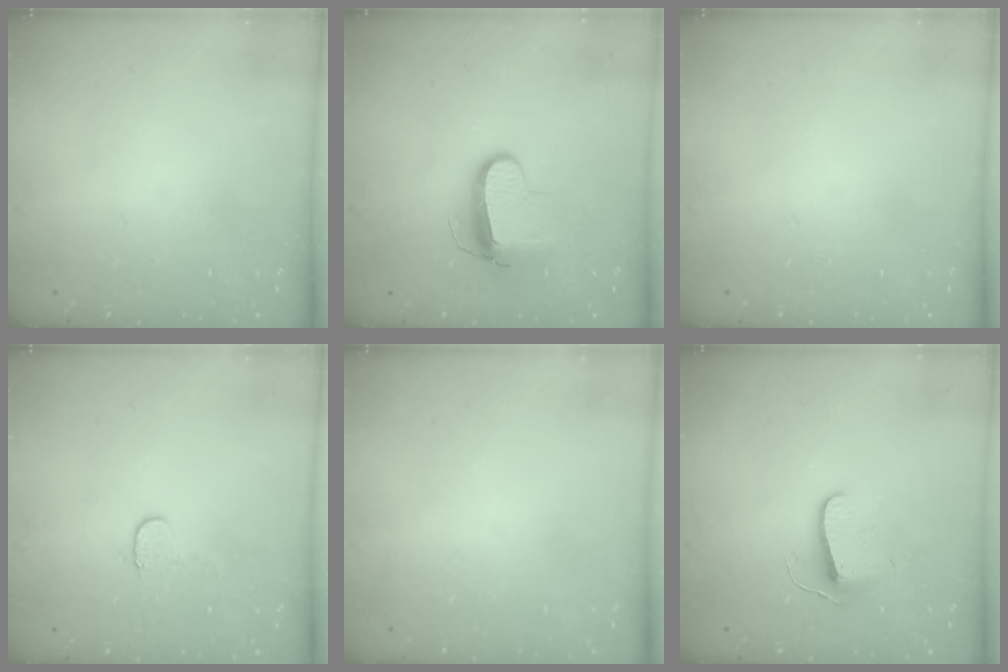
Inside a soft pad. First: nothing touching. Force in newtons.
{"total": 9.6, "press": 9.5, "slide": 0.9}
{"total": 0.0}
{"total": 5.2, "press": 5.1, "slide": 0.5}
{"total": 0.6, "press": 0.5, "slide": 0.2}
{"total": 7.1, "press": 7.1, "slide": 0.5}